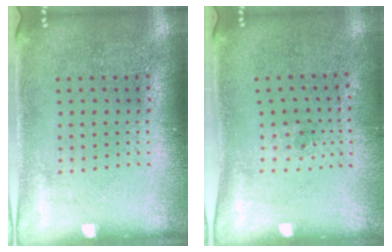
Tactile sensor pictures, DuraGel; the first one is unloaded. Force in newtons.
{"total": 0.5, "press": 0.3, "slide": 0.5}